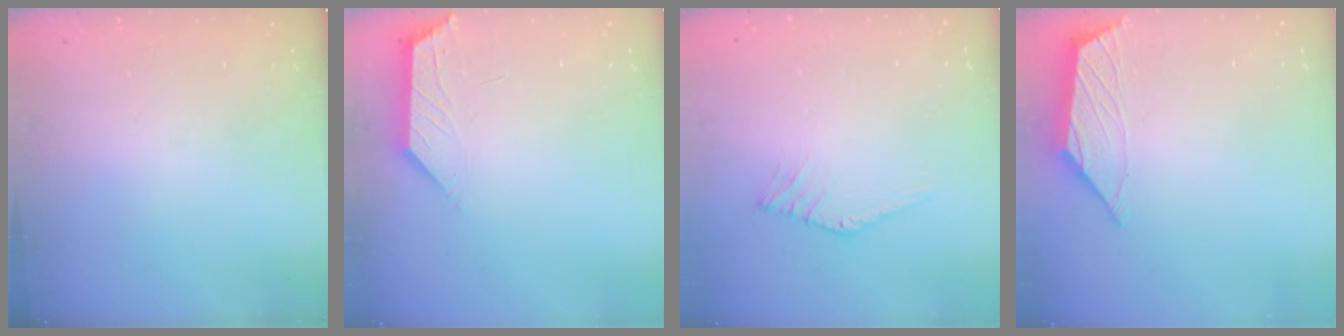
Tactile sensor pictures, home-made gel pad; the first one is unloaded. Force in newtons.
{"total": 1.8, "press": 1.7, "slide": 0.3}
{"total": 0.9, "press": 0.8, "slide": 0.4}
{"total": 2.0, "press": 1.9, "slide": 0.7}